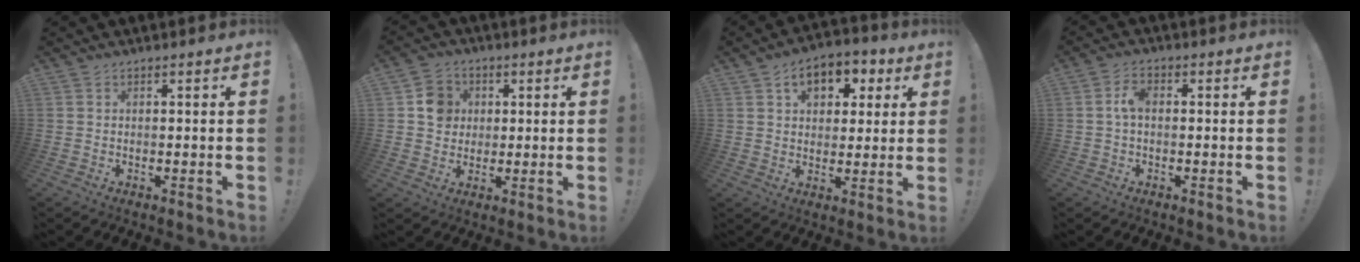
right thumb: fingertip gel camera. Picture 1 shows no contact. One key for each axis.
{"total": 8.2, "fx": 1.6, "fy": 7.6, "fz": 2.5, "tx": -0.020, "ty": 0.000, "tz": 0.034}
{"total": 10.0, "fx": 4.3, "fy": 7.0, "fz": 5.7, "tx": -0.077, "ty": -0.014, "tz": 0.077}
{"total": 4.4, "fx": -0.1, "fy": 2.4, "fz": 3.7, "tx": -0.076, "ty": 0.010, "tz": -0.002}